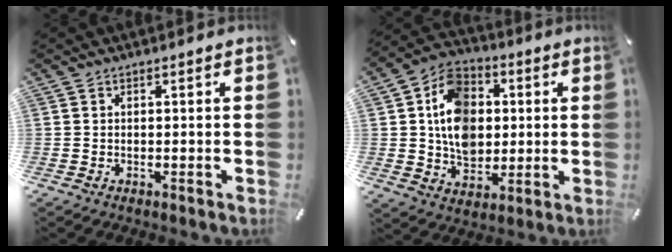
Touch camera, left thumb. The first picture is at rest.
{"total": 13.1, "force": [0.8, 10.9, 7.2], "torque": [-0.129, 0.021, 0.019]}